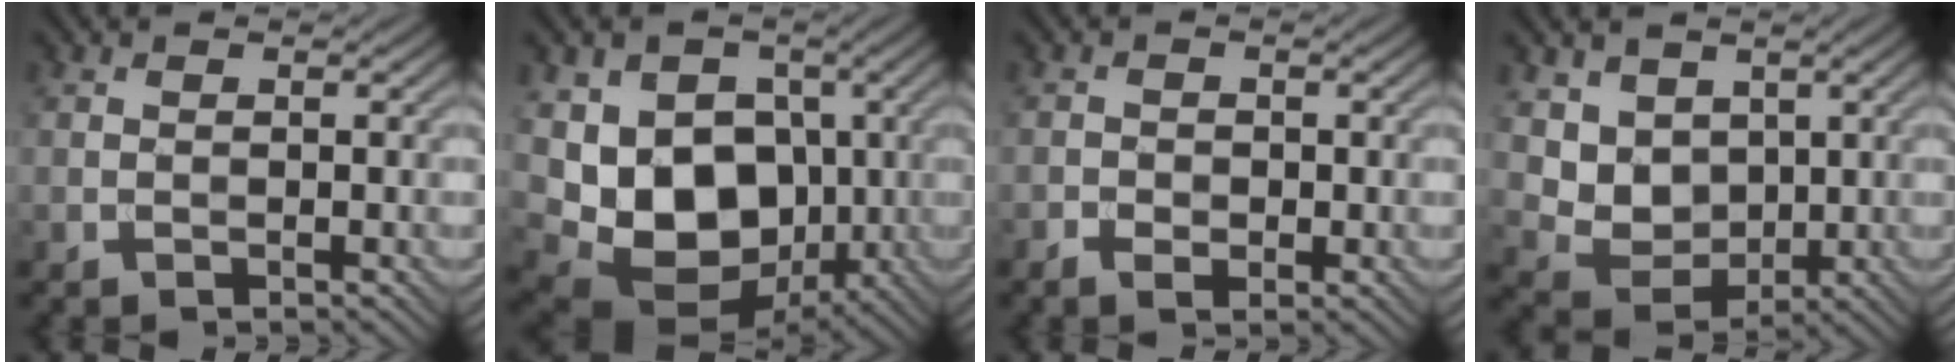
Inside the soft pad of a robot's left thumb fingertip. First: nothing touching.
{"total": 12.4, "force": [-0.5, 9.6, 7.9], "torque": [-0.143, -0.024, -0.013]}
{"total": 1.9, "force": [-0.7, 1.4, 1.1], "torque": [-0.019, -0.006, -0.014]}
{"total": 6.0, "force": [2.2, 4.8, 2.6], "torque": [-0.073, -0.016, 0.041]}